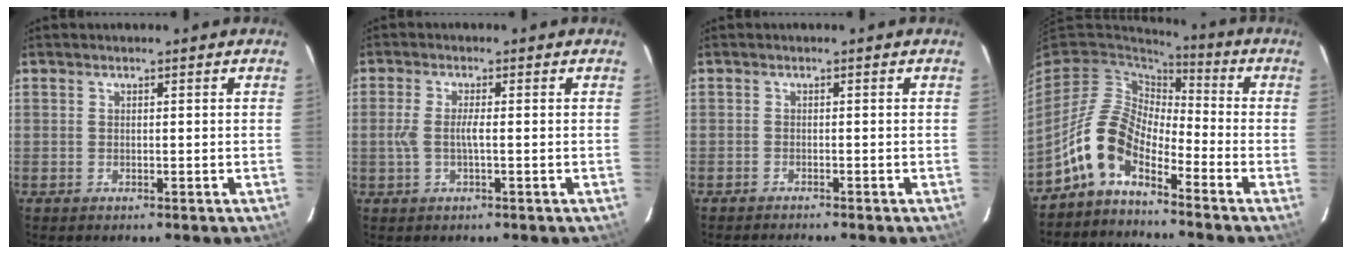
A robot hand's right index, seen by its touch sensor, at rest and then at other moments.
{"total": 3.5, "force": [-0.4, 0.6, 3.4], "torque": [-0.070, 0.003, -0.008]}
{"total": 2.0, "force": [-2.0, -0.2, 0.5], "torque": [-0.021, -0.008, -0.034]}
{"total": 10.9, "force": [-6.4, 5.2, 7.1], "torque": [-0.144, 0.015, -0.139]}